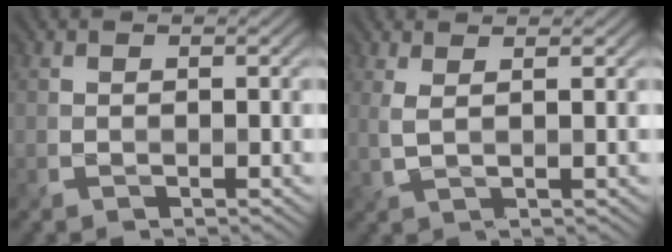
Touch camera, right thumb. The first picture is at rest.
{"total": 2.2, "force": [1.4, 0.3, 1.6], "torque": [-0.035, 0.000, 0.029]}